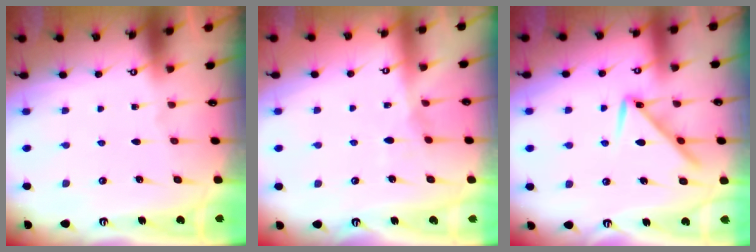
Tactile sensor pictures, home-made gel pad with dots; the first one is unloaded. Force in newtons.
{"total": 6.1, "press": 6.1, "slide": 0.4}
{"total": 9.4, "press": 9.3, "slide": 0.6}